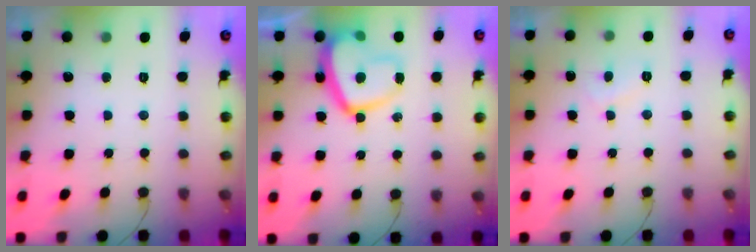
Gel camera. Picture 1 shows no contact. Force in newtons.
{"total": 14.1, "press": 14.1, "slide": 1.3}
{"total": 1.3, "press": 1.2, "slide": 0.6}